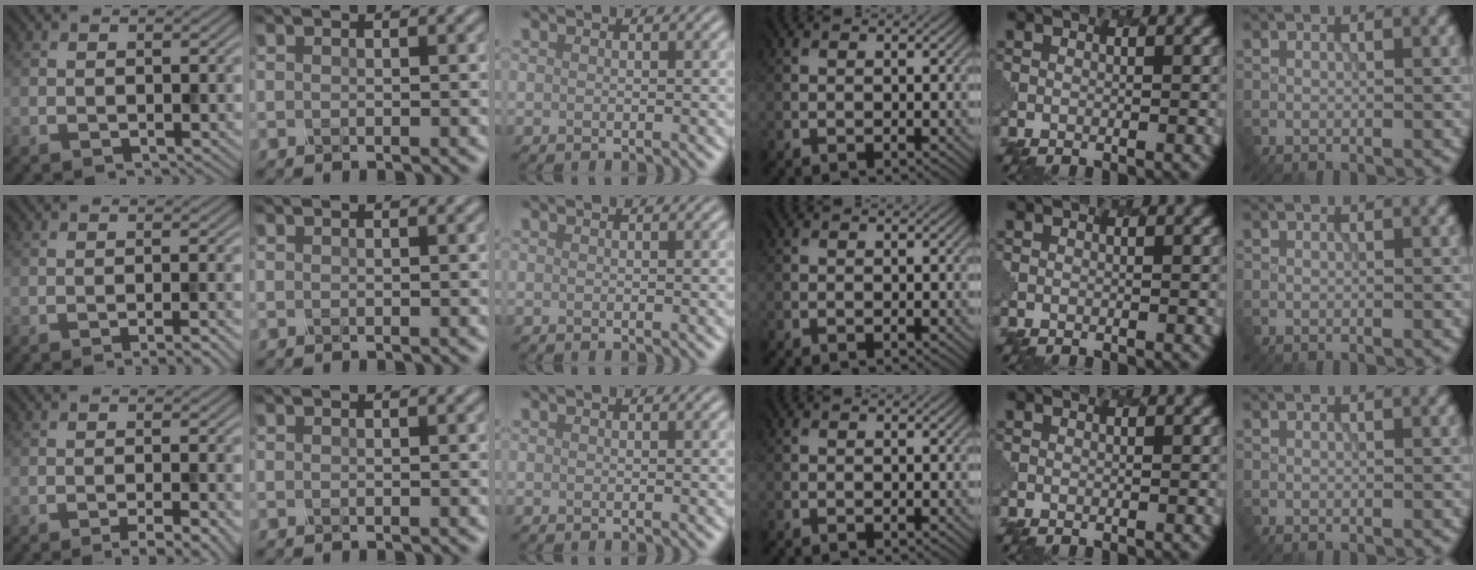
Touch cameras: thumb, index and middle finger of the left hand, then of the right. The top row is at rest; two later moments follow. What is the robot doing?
{"motion": "dispense", "object": "oil cruet"}